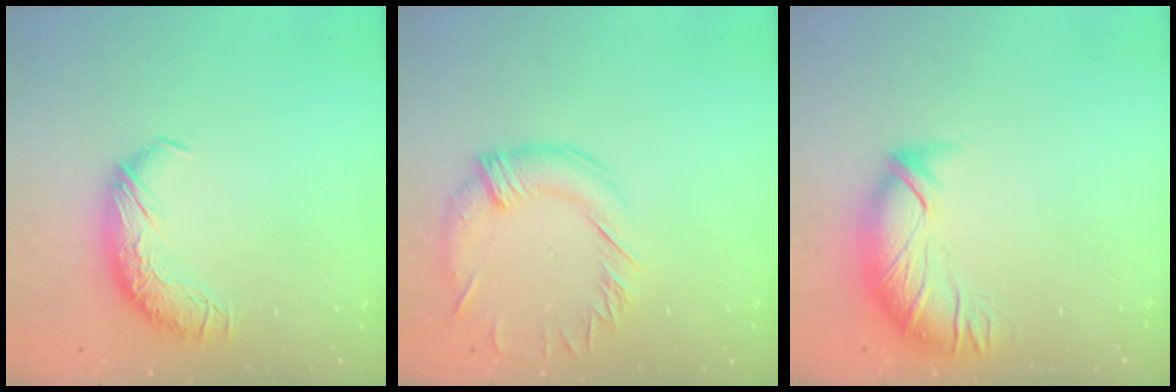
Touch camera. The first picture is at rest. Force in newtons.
{"total": 1.4, "press": 0.9, "slide": 1.1}
{"total": 3.0, "press": 1.5, "slide": 2.6}